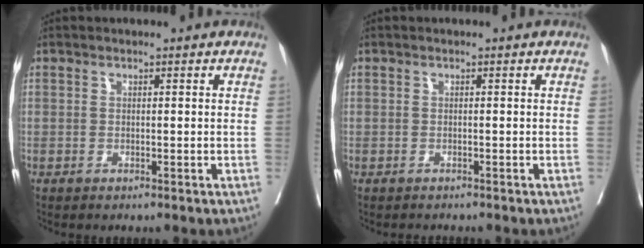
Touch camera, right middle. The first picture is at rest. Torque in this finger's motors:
{"motor_torque": [0.23, -0.20, -0.02, -0.02]}